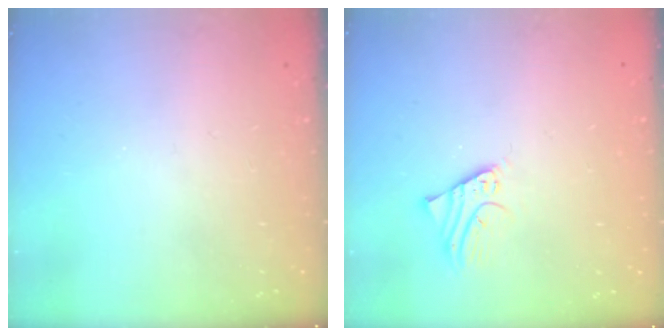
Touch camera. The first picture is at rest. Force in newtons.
{"total": 2.1, "press": 2.1, "slide": 0.1}